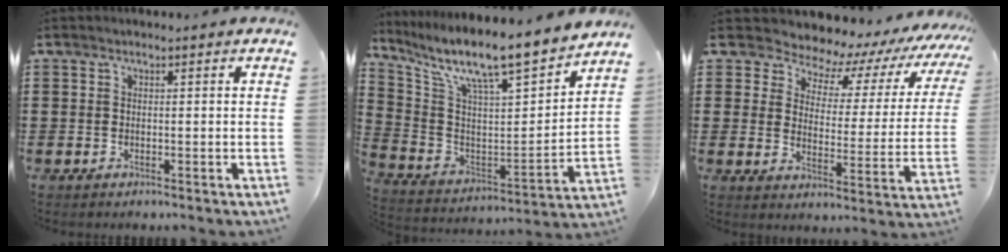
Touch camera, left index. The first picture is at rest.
{"total": 10.1, "force": [8.7, 1.0, 5.2], "torque": [-0.123, -0.075, 0.136]}
{"total": 5.5, "force": [5.0, 2.0, 0.8], "torque": [-0.044, -0.048, 0.080]}